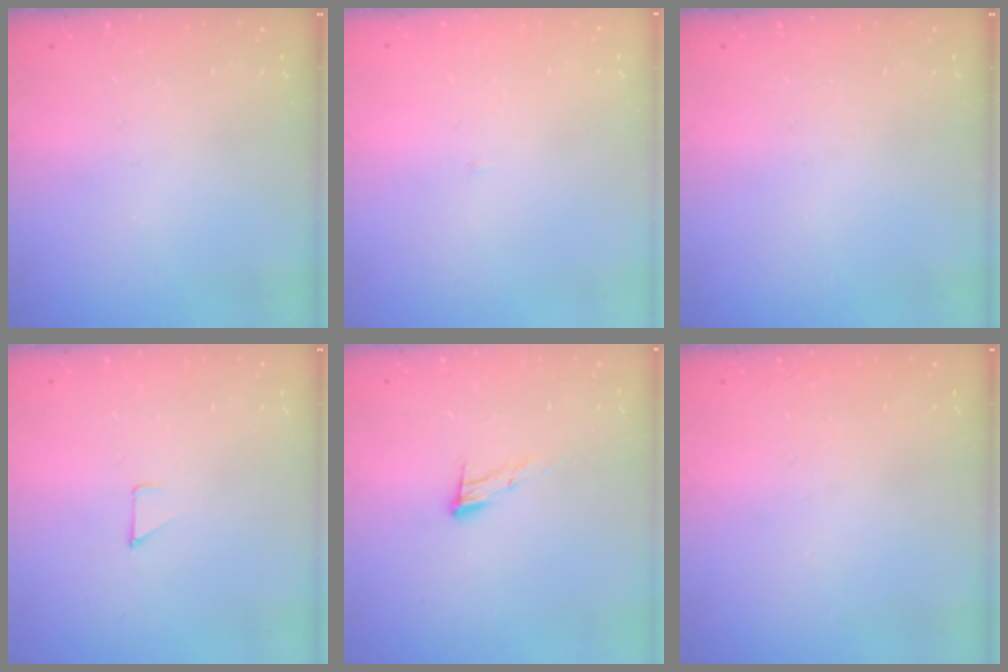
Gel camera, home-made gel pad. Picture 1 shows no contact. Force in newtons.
{"total": 2.1, "press": 2.1, "slide": 0.1}
{"total": 0.0}
{"total": 2.9, "press": 2.8, "slide": 0.3}
{"total": 8.3, "press": 8.2, "slide": 1.3}
{"total": 1.6, "press": 1.6, "slide": 0.0}